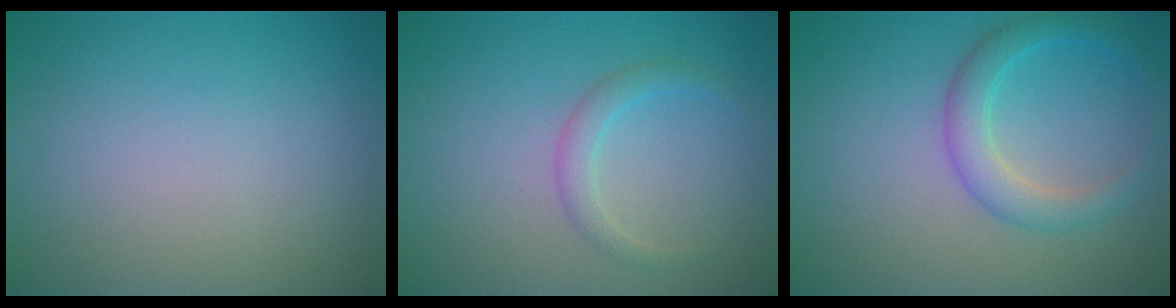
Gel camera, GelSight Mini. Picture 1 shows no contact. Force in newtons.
{"total": 1.7, "press": 1.7, "slide": 0.1}
{"total": 3.2, "press": 3.2, "slide": 0.2}